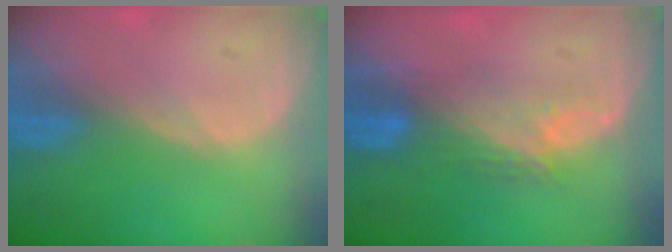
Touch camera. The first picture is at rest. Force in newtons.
{"total": 4.9, "press": 4.7, "slide": 1.6}